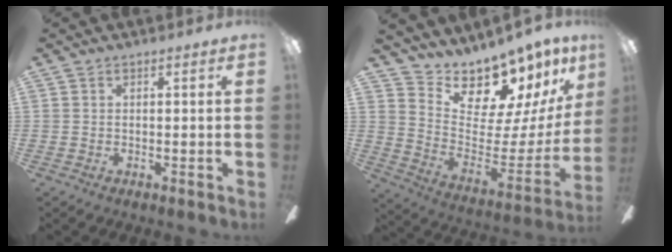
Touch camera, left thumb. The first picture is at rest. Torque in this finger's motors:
{"motor_torque": [0.34, 0.31, -0.08, -0.57, 0.09]}